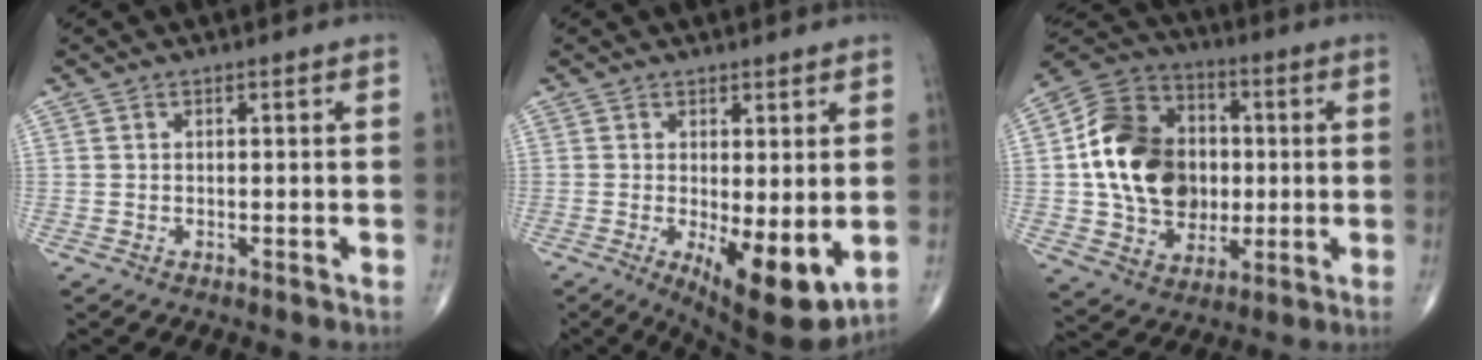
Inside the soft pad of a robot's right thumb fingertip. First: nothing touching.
{"total": 10.3, "force": [-1.7, 3.6, 9.5], "torque": [-0.134, -0.028, -0.015]}
{"total": 20.2, "force": [0.7, 15.5, 13.0], "torque": [-0.198, 0.017, 0.016]}